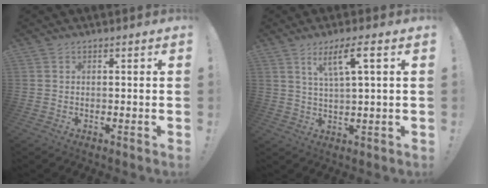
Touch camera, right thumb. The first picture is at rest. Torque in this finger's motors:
{"motor_torque": [0.02, 0.02, 0.06, 0.06, 0.01]}